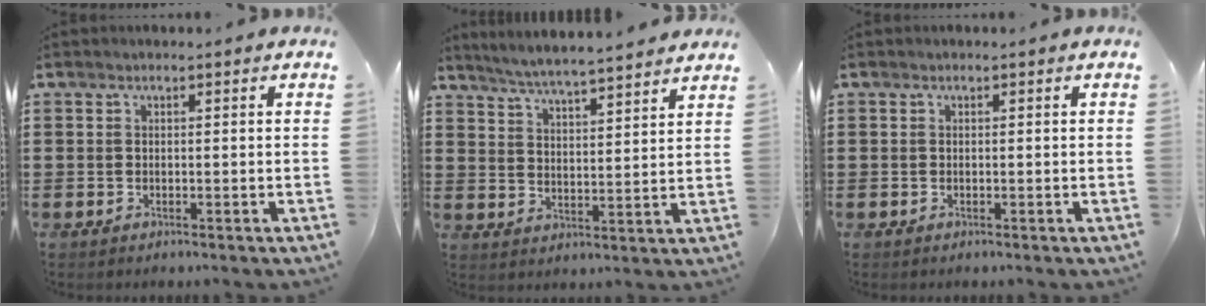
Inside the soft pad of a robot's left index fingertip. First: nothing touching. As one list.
[{"total": 4.9, "force": [4.8, -0.7, 1.0], "torque": [-0.039, -0.031, 0.082]}, {"total": 0.0}]